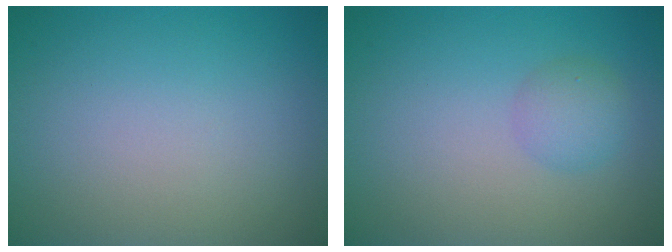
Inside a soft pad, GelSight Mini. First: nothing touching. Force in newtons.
{"total": 1.9, "press": 1.9, "slide": 0.0}